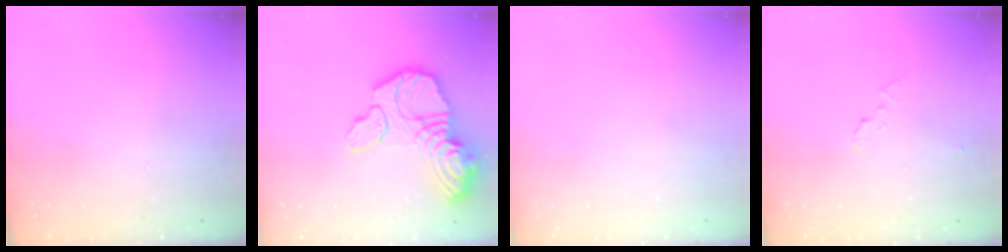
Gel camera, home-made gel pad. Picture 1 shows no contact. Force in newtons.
{"total": 22.0, "press": 21.9, "slide": 2.4}
{"total": 0.0}
{"total": 2.9, "press": 2.9, "slide": 0.2}